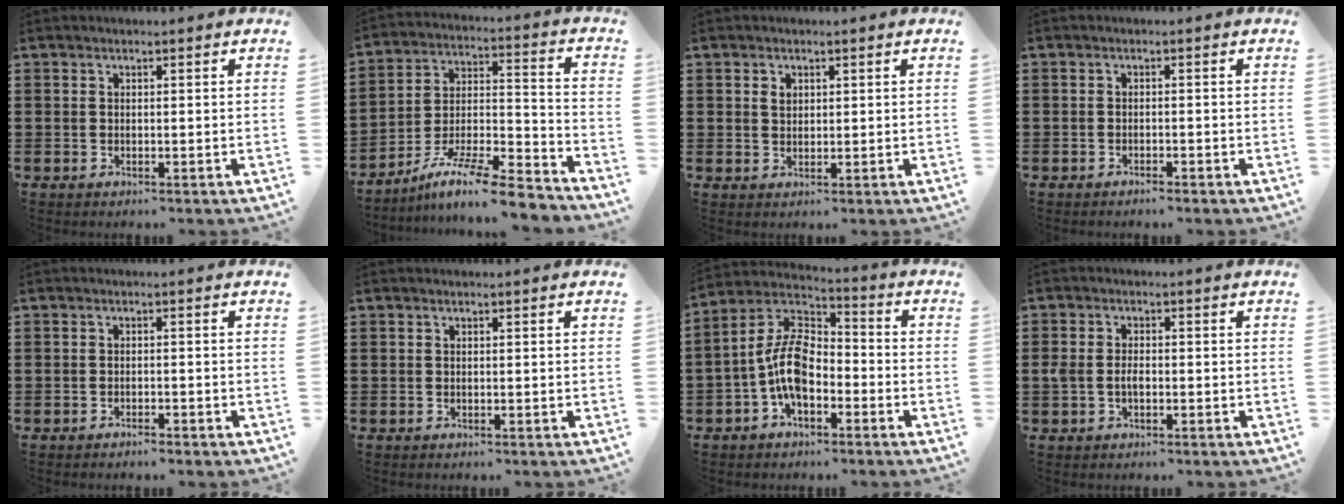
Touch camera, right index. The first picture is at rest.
{"total": 10.8, "force": [-8.9, 1.2, 5.9], "torque": [-0.099, 0.017, -0.173]}
{"total": 1.5, "force": [0.6, 1.2, 0.8], "torque": [-0.019, 0.005, 0.011]}
{"total": 0.9, "force": [-0.8, 0.1, 0.3], "torque": [-0.009, -0.002, -0.016]}
{"total": 1.1, "force": [-1.0, 0.1, 0.4], "torque": [-0.011, -0.002, -0.020]}
{"total": 0.0}
{"total": 10.0, "force": [-3.0, 5.4, 7.9], "torque": [-0.195, 0.002, -0.064]}
{"total": 2.5, "force": [-0.4, 1.4, 2.0], "torque": [-0.053, -0.002, -0.012]}